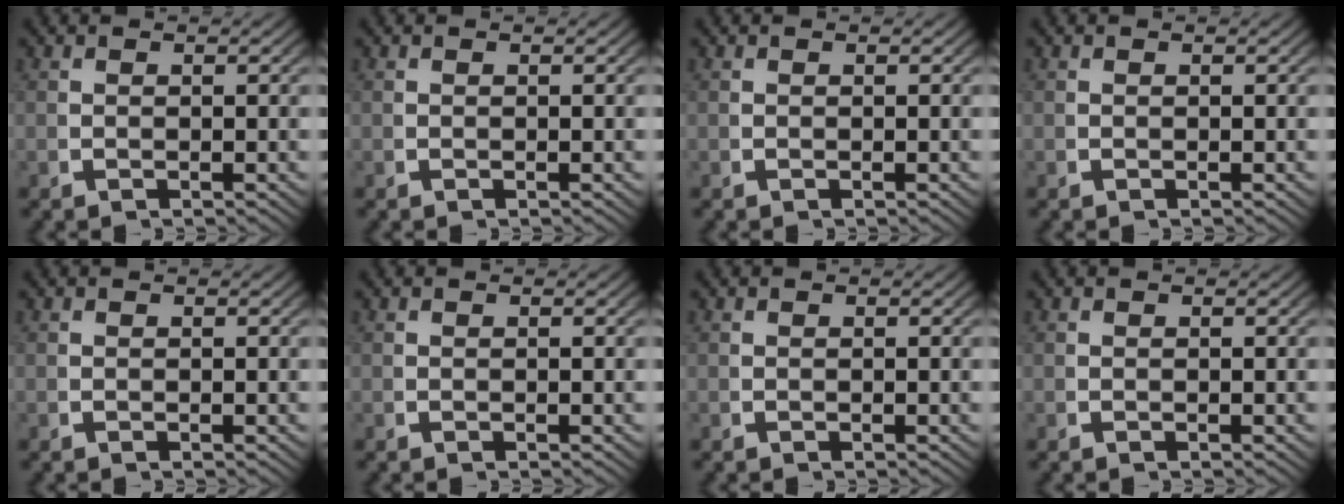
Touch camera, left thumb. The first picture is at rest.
{"total": 0.0}
{"total": 0.0}
{"total": 0.0}
{"total": 0.0}
{"total": 0.0}
{"total": 0.0}
{"total": 0.0}